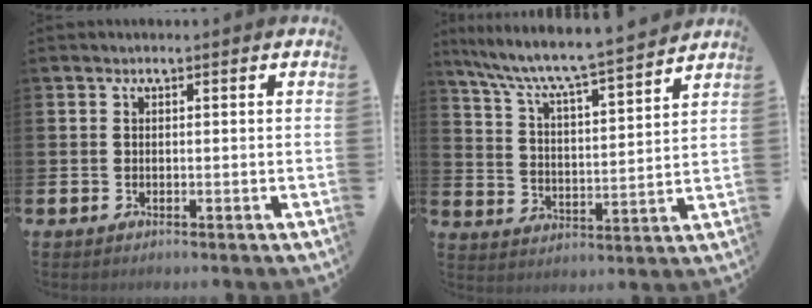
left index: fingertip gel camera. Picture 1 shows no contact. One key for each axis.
{"total": 8.1, "fx": 7.5, "fy": 0.3, "fz": 2.8, "tx": -0.086, "ty": -0.062, "tz": 0.125}